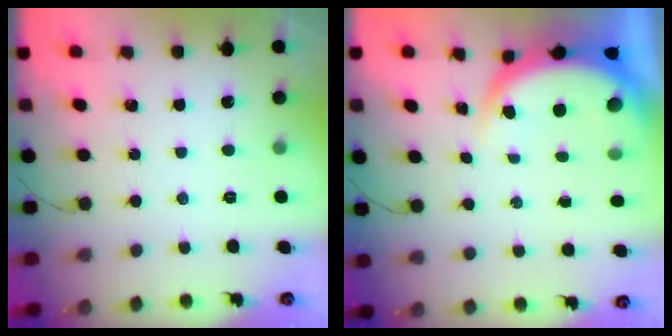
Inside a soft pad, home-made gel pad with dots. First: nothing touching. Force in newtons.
{"total": 5.7, "press": 5.6, "slide": 0.8}